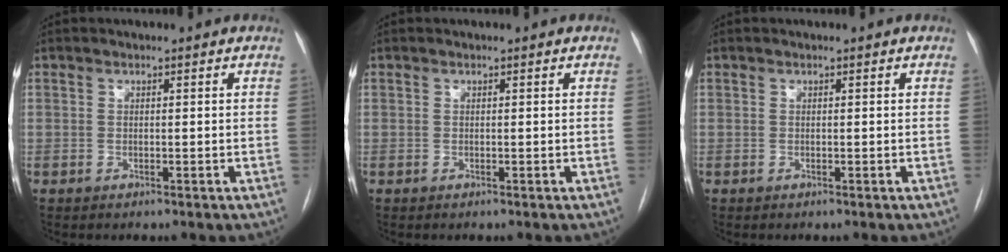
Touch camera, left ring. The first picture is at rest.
{"total": 0.0}
{"total": 0.0}